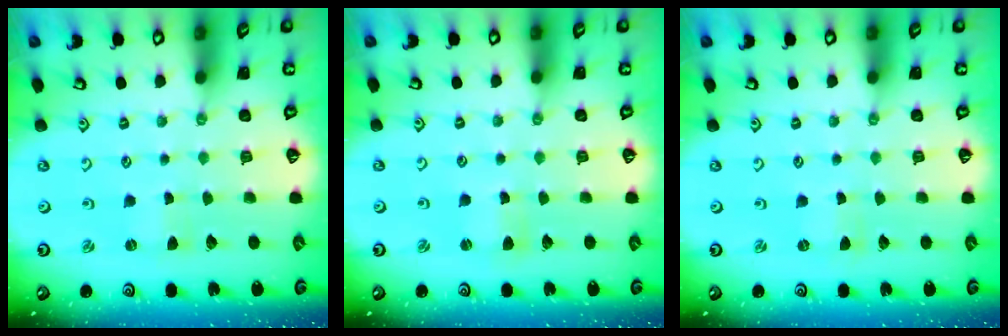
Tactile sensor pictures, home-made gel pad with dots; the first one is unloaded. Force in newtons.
{"total": 1.7, "press": 1.7, "slide": 0.2}
{"total": 0.0}